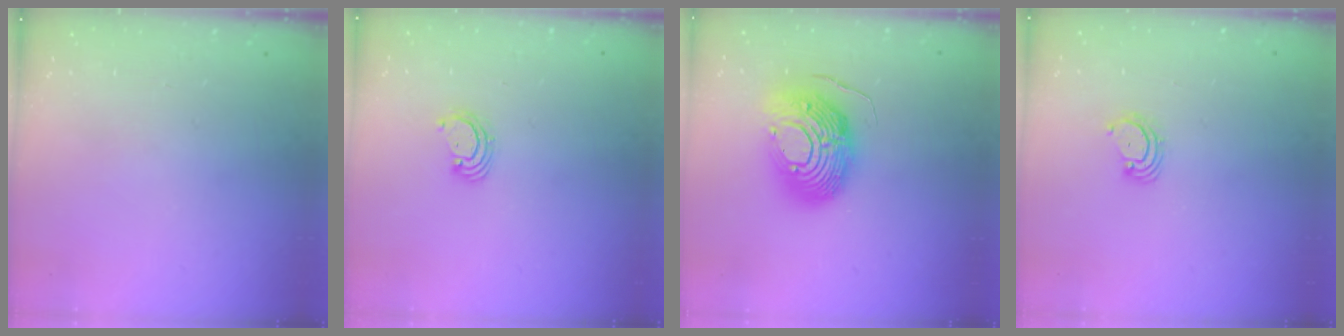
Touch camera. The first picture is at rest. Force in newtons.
{"total": 3.3, "press": 3.3, "slide": 0.3}
{"total": 16.9, "press": 16.8, "slide": 1.6}
{"total": 3.8, "press": 3.8, "slide": 0.4}